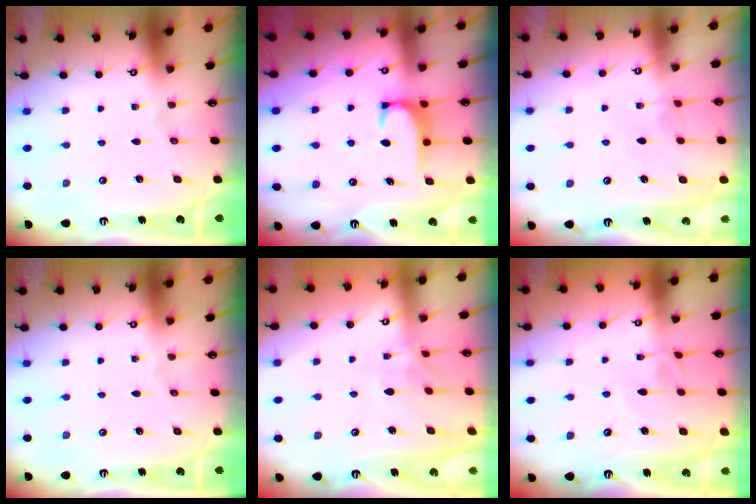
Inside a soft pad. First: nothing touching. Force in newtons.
{"total": 1.8, "press": 1.7, "slide": 0.6}
{"total": 3.1, "press": 3.1, "slide": 0.4}
{"total": 0.0}
{"total": 2.0, "press": 1.8, "slide": 0.9}
{"total": 3.9, "press": 3.8, "slide": 0.2}